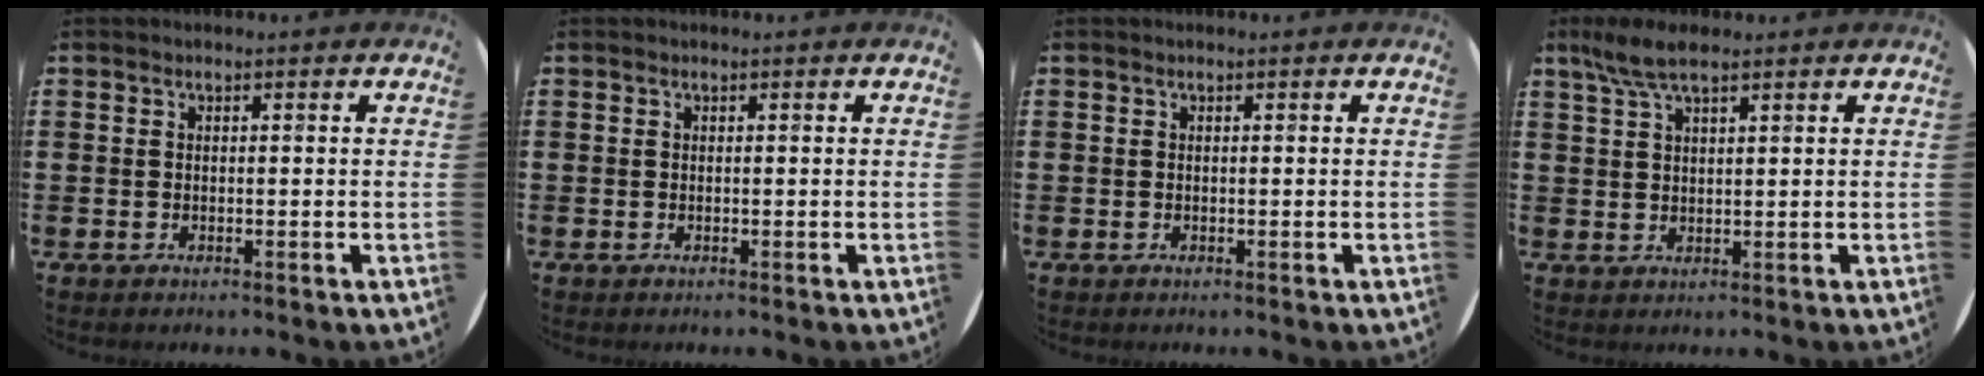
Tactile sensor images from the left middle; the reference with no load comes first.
{"total": 0.0}
{"total": 0.0}
{"total": 4.7, "force": [3.5, 1.2, 3.0], "torque": [-0.067, 0.001, 0.063]}